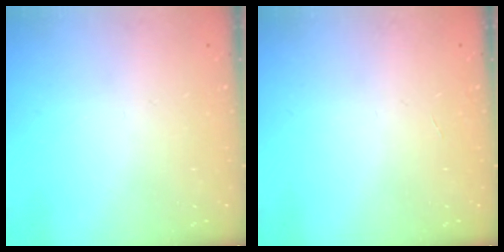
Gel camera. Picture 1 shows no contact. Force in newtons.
{"total": 0.0}